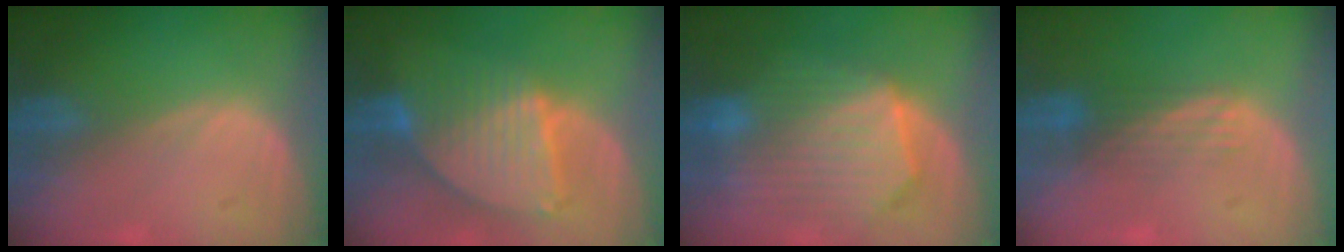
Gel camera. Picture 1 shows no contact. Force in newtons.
{"total": 8.7, "press": 7.5, "slide": 4.3}
{"total": 10.4, "press": 9.1, "slide": 5.1}
{"total": 3.9, "press": 3.2, "slide": 2.3}